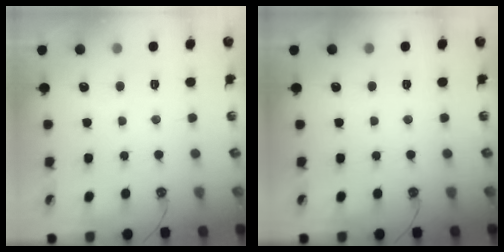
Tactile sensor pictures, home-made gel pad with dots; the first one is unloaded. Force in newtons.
{"total": 0.0}